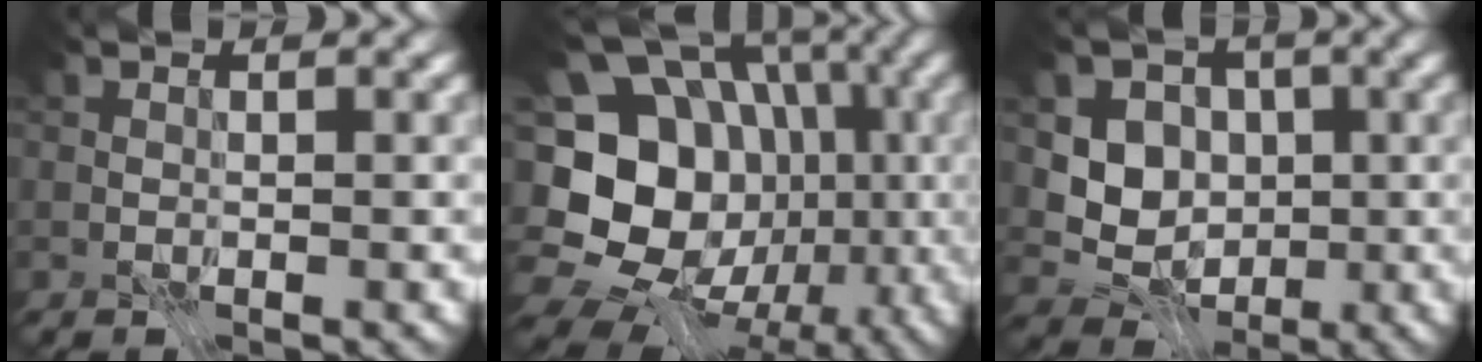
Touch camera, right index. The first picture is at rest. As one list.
[{"total": 18.1, "force": [-2.5, 15.4, 9.2], "torque": [-0.149, 0.014, -0.056]}, {"total": 5.6, "force": [0.1, 4.9, 2.6], "torque": [-0.033, -0.005, -0.016]}]